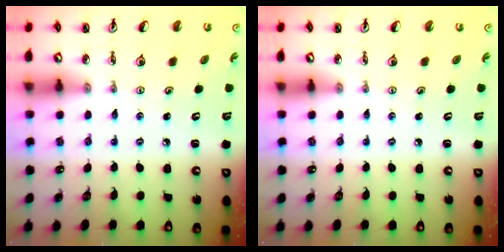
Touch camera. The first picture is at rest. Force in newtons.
{"total": 0.0}